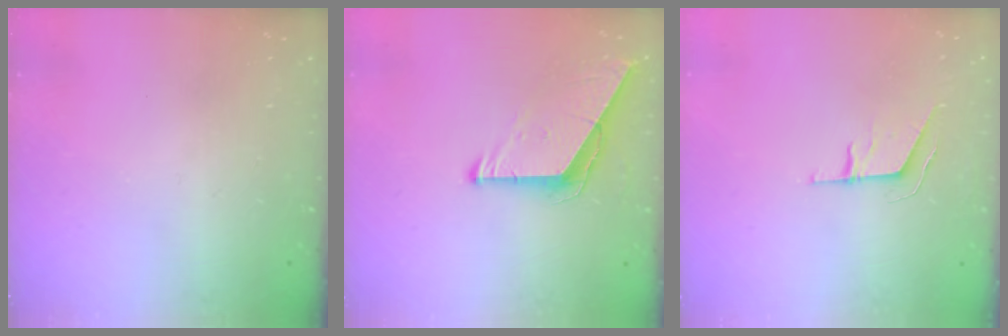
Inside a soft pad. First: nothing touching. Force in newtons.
{"total": 9.5, "press": 9.4, "slide": 1.0}
{"total": 6.1, "press": 6.1, "slide": 0.0}